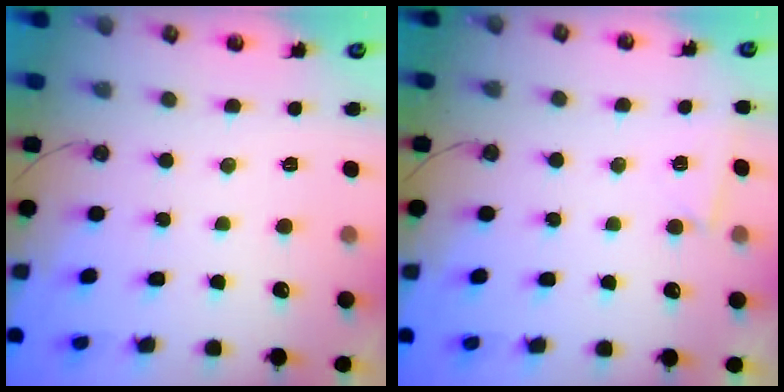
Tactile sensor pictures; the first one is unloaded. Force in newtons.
{"total": 3.1, "press": 2.7, "slide": 1.6}